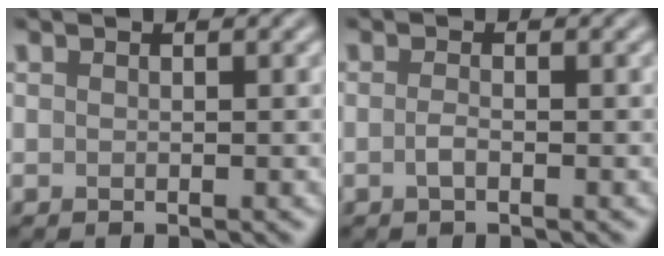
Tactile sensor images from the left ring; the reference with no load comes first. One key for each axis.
{"total": 1.0, "fx": -0.4, "fy": 0.3, "fz": 0.9, "tx": -0.020, "ty": 0.000, "tz": -0.009}